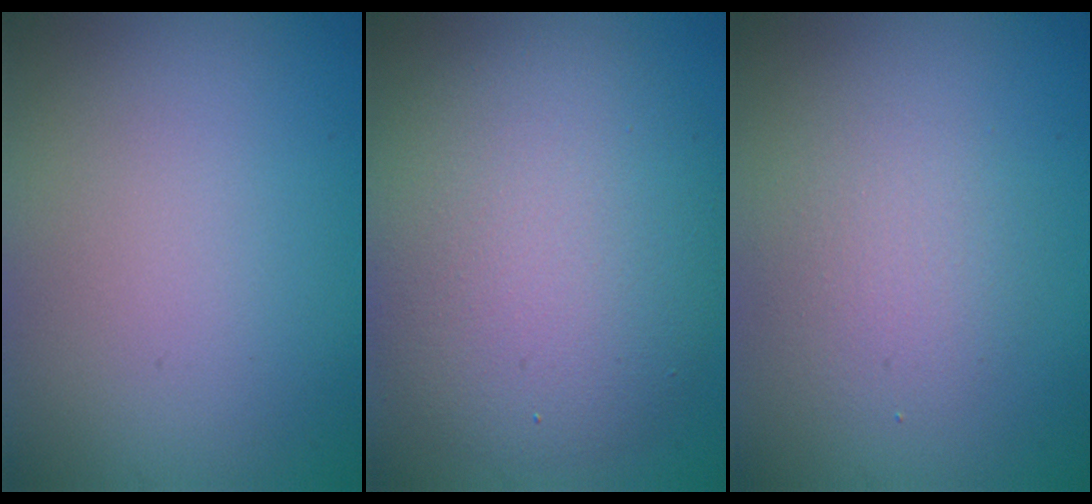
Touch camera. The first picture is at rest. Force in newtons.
{"total": 8.7, "press": 8.7, "slide": 0.6}
{"total": 2.5, "press": 2.5, "slide": 0.1}